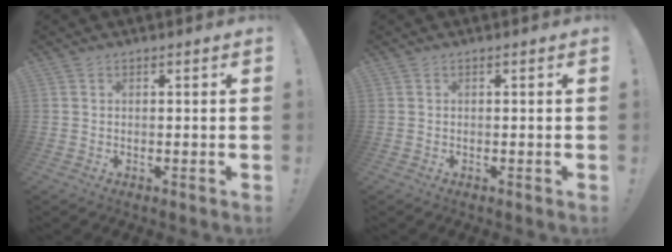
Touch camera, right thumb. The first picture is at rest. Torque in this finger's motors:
{"motor_torque": [0.00, 0.00, 0.01, -0.01, 0.00]}